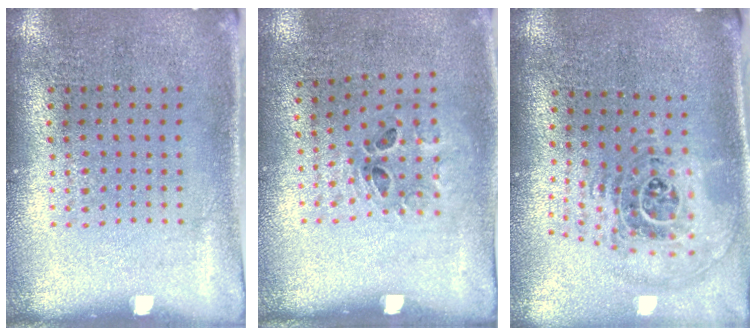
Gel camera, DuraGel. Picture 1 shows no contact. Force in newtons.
{"total": 1.2, "press": 0.6, "slide": 1.0}
{"total": 1.7, "press": 1.4, "slide": 0.9}